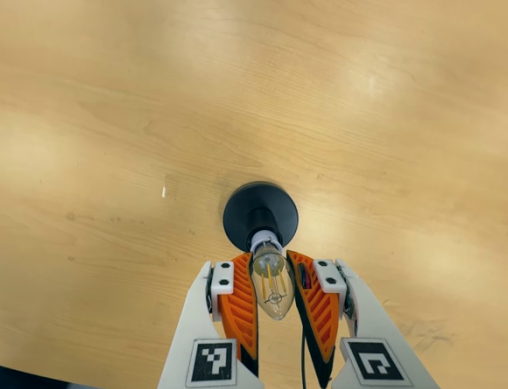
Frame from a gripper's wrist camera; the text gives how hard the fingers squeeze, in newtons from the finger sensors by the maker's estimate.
{"total": 20.5, "left": 18.6, "right": 22.5}